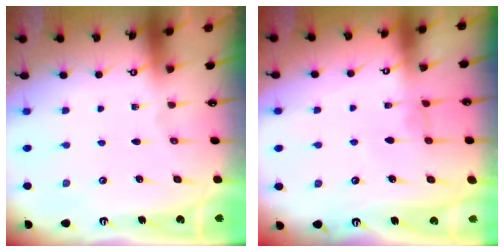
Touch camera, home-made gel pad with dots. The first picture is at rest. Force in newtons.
{"total": 0.6, "press": 0.5, "slide": 0.4}